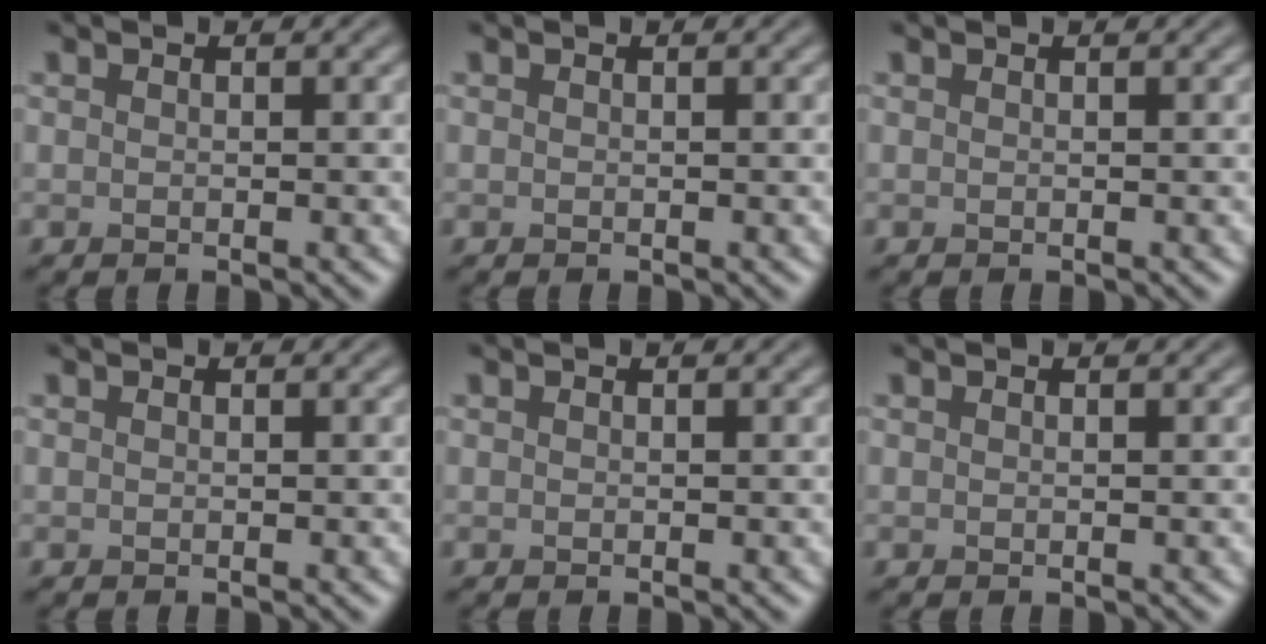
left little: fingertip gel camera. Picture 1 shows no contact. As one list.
[{"total": 0.0}, {"total": 0.0}, {"total": 0.0}, {"total": 0.0}, {"total": 0.0}]